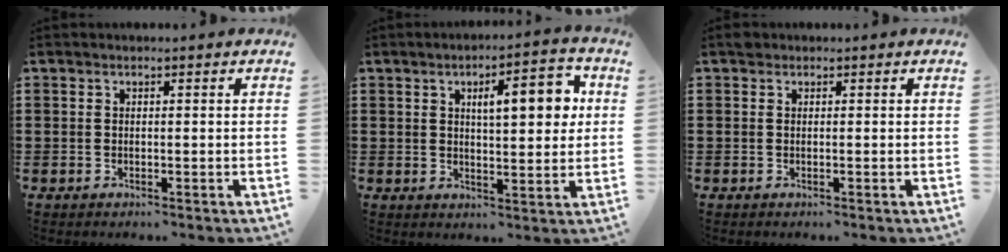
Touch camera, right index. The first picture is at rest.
{"total": 8.1, "force": [2.5, 2.6, 7.3], "torque": [-0.103, -0.007, 0.032]}
{"total": 0.6, "force": [0.4, 0.5, 0.1], "torque": [-0.004, 0.001, 0.008]}